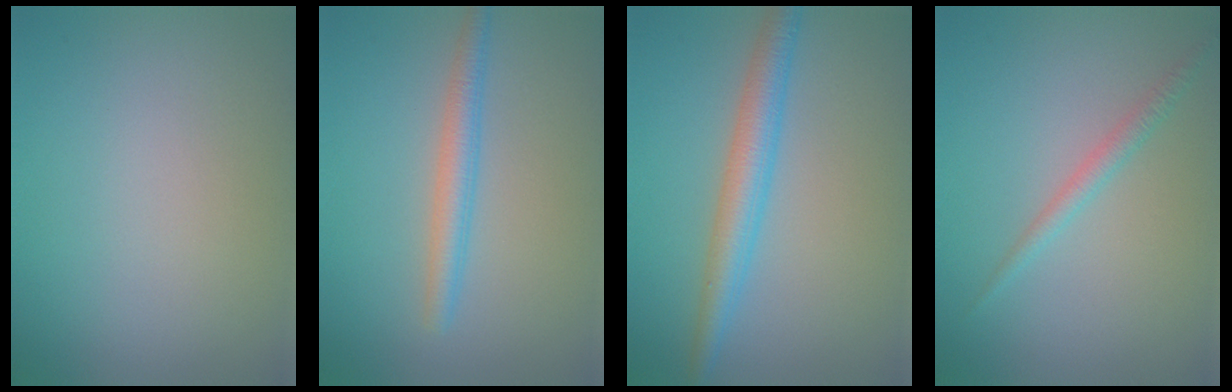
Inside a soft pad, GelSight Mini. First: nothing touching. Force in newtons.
{"total": 2.6, "press": 2.6, "slide": 0.2}
{"total": 4.0, "press": 4.0, "slide": 0.2}
{"total": 1.4, "press": 1.4, "slide": 0.1}